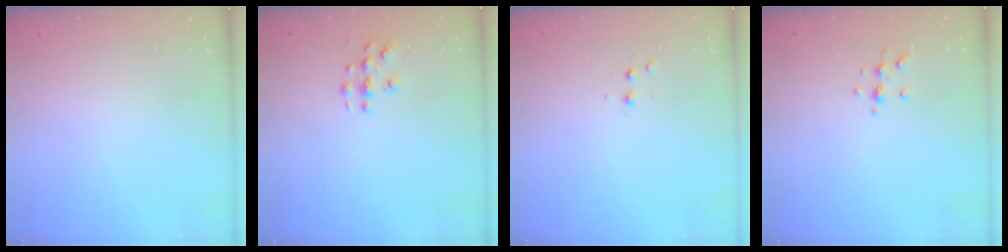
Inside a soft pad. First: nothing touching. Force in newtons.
{"total": 3.7, "press": 3.7, "slide": 0.1}
{"total": 4.0, "press": 3.9, "slide": 1.0}
{"total": 6.0, "press": 5.6, "slide": 2.0}